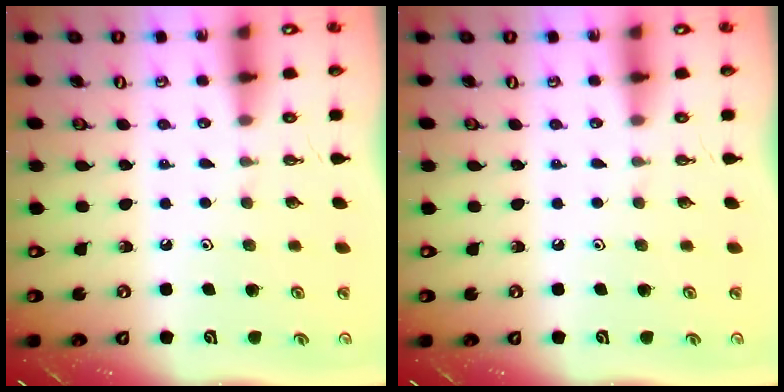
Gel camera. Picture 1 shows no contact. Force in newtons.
{"total": 0.0}